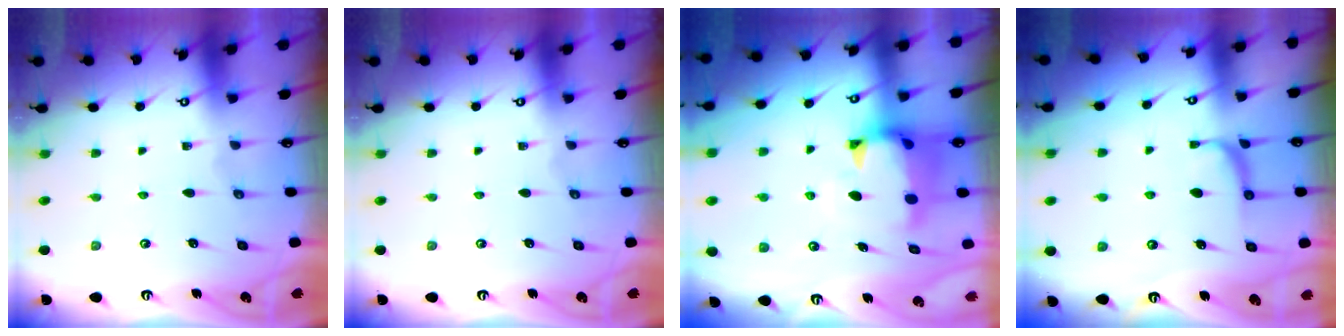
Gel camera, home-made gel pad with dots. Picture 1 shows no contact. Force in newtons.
{"total": 0.0}
{"total": 2.7, "press": 2.3, "slide": 1.4}
{"total": 1.0, "press": 0.9, "slide": 0.4}